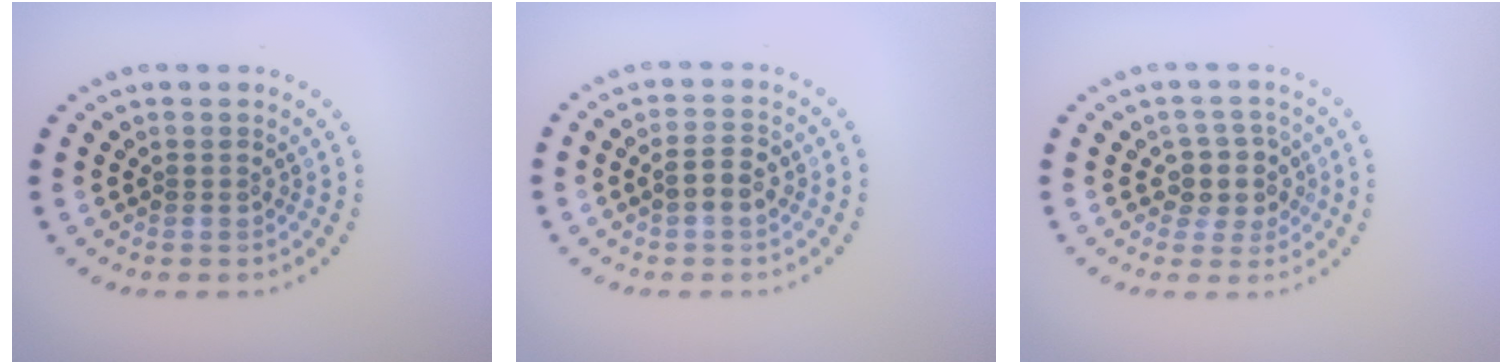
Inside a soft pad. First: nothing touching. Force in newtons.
{"total": 2.3, "press": 2.3, "slide": 0.4}
{"total": 2.8, "press": 2.4, "slide": 1.5}